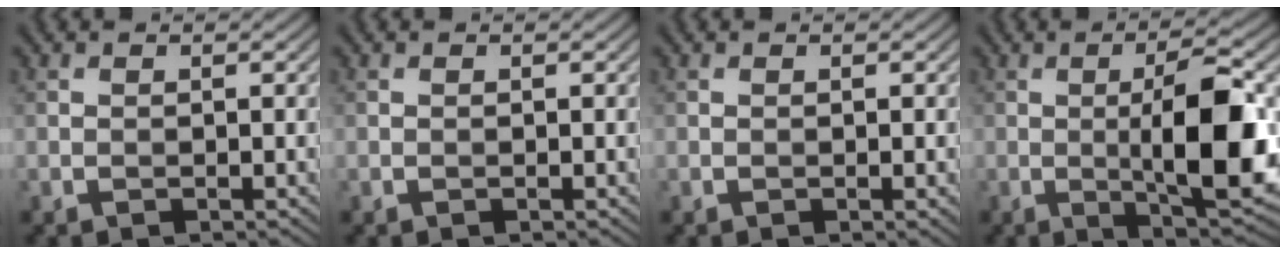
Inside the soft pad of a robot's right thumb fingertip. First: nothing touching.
{"total": 0.0}
{"total": 0.6, "force": [-0.1, 0.1, 0.6], "torque": [-0.010, -0.002, -0.002]}
{"total": 11.2, "force": [-0.7, 2.9, 10.8], "torque": [-0.165, 0.000, -0.011]}